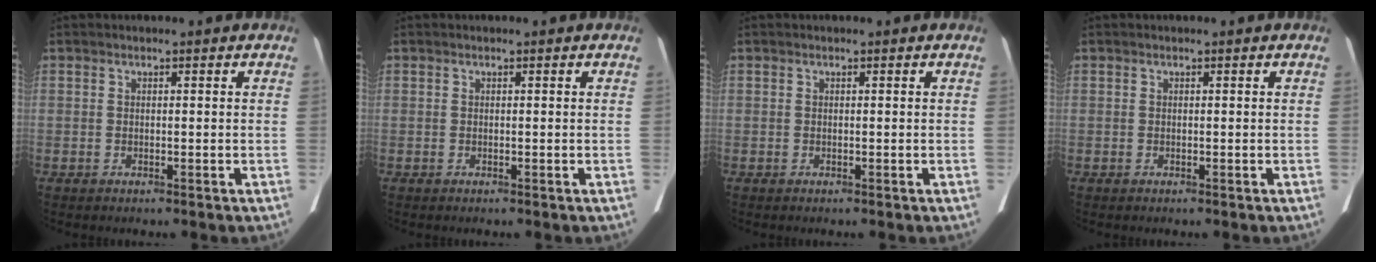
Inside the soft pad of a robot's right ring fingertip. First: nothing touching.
{"total": 0.0}
{"total": 0.0}
{"total": 0.0}